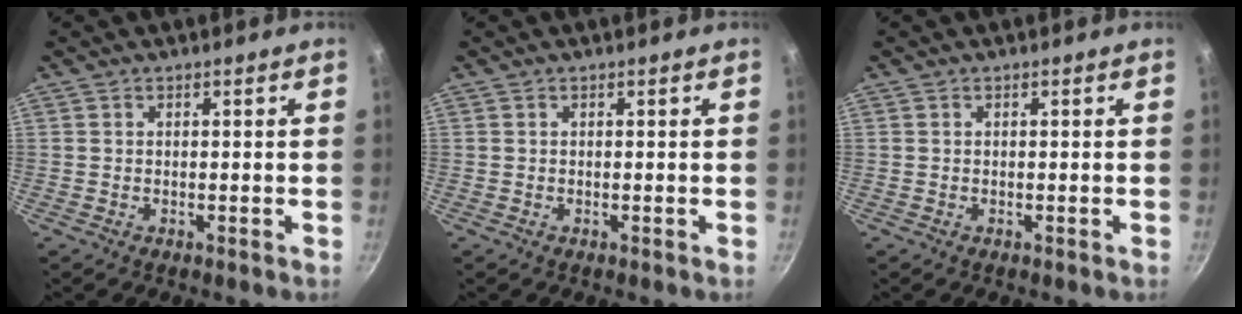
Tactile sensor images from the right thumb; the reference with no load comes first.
{"total": 0.0}
{"total": 0.0}